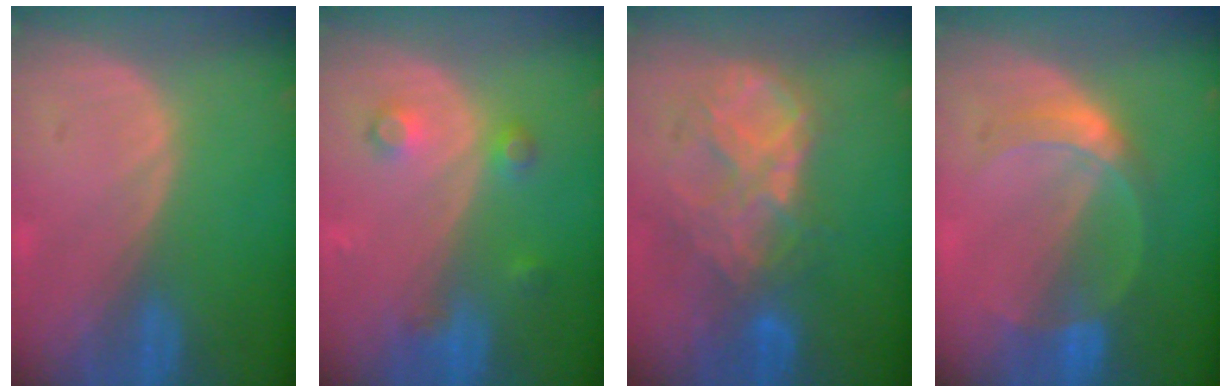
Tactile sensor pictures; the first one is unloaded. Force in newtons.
{"total": 3.7, "press": 3.4, "slide": 1.5}
{"total": 9.2, "press": 7.8, "slide": 4.9}
{"total": 5.0, "press": 4.9, "slide": 0.2}